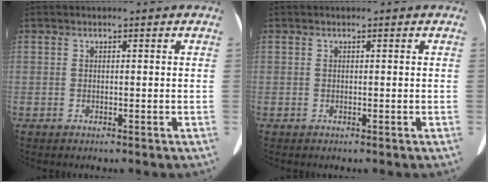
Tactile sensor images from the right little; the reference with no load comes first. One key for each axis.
{"total": 0.0}